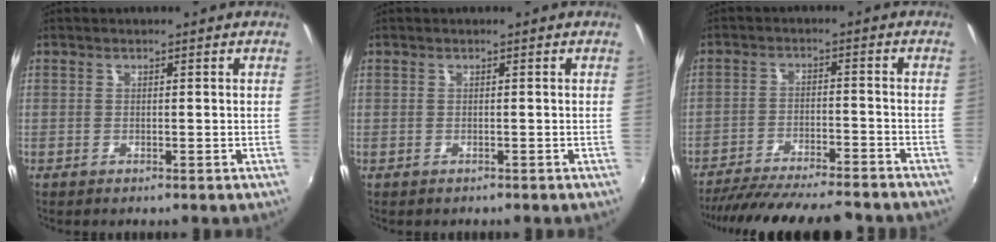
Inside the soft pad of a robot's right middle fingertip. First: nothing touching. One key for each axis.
{"total": 0.5, "fx": -0.4, "fy": 0.4, "fz": 0.0, "tx": -0.003, "ty": -0.002, "tz": -0.004}
{"total": 20.5, "fx": -18.2, "fy": 3.3, "fz": 8.7, "tx": -0.168, "ty": -0.027, "tz": -0.264}